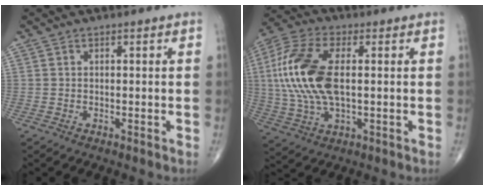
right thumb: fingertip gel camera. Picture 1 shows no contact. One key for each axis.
{"total": 17.2, "fx": 1.5, "fy": 8.4, "fz": 14.9, "tx": -0.334, "ty": 0.008, "tz": 0.026}